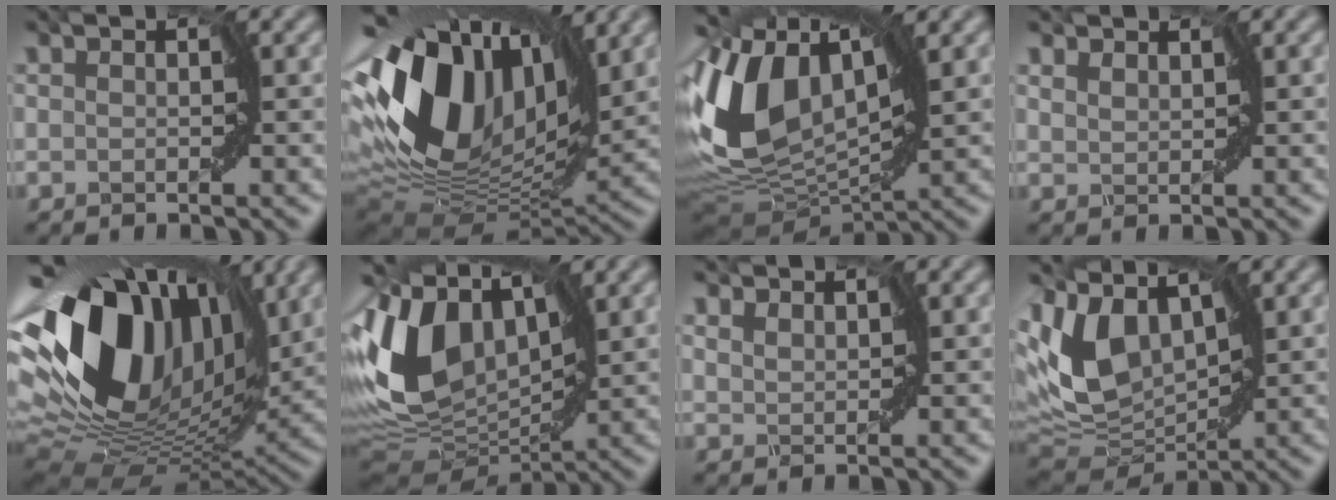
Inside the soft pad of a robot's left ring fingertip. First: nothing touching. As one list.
[{"total": 15.1, "force": [3.8, 9.1, 11.4], "torque": [-0.242, 0.026, 0.052]}, {"total": 11.0, "force": [2.3, 6.4, 8.7], "torque": [-0.197, 0.011, 0.029]}, {"total": 1.5, "force": [1.4, 0.4, -0.1], "torque": [-0.003, 0.000, 0.019]}, {"total": 16.9, "force": [4.4, 10.3, 12.7], "torque": [-0.255, 0.011, 0.064]}, {"total": 10.6, "force": [2.7, 6.7, 7.7], "torque": [-0.184, 0.011, 0.039]}, {"total": 1.7, "force": [1.6, 0.6, 0.0], "torque": [-0.010, -0.001, 0.022]}, {"total": 8.9, "force": [3.3, 5.5, 6.1], "torque": [-0.146, 0.001, 0.060]}]